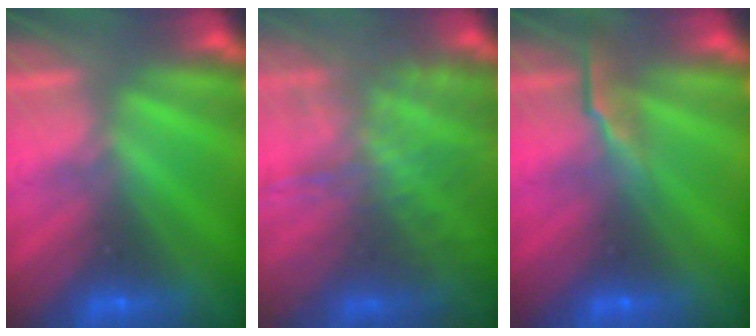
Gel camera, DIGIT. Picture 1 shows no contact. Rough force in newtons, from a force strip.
{"total": 9.6}
{"total": 2.6}